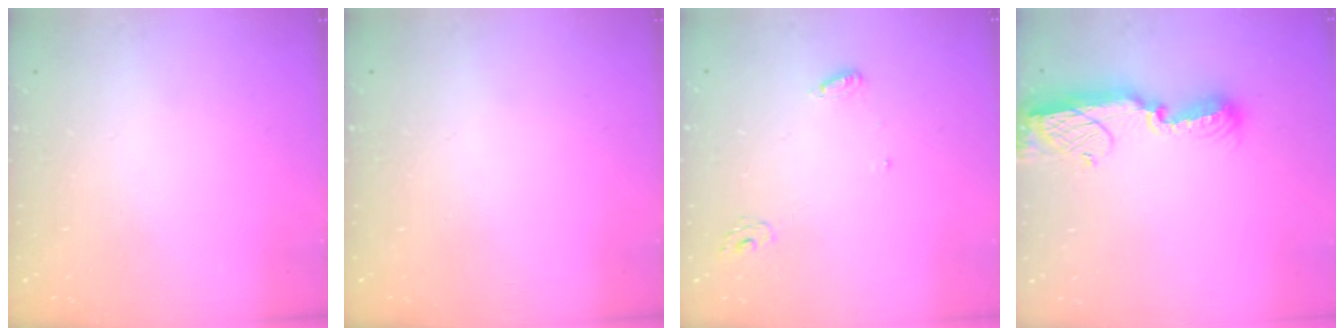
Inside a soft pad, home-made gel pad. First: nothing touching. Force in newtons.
{"total": 0.0}
{"total": 4.7, "press": 4.7, "slide": 0.4}
{"total": 13.3, "press": 12.2, "slide": 5.5}